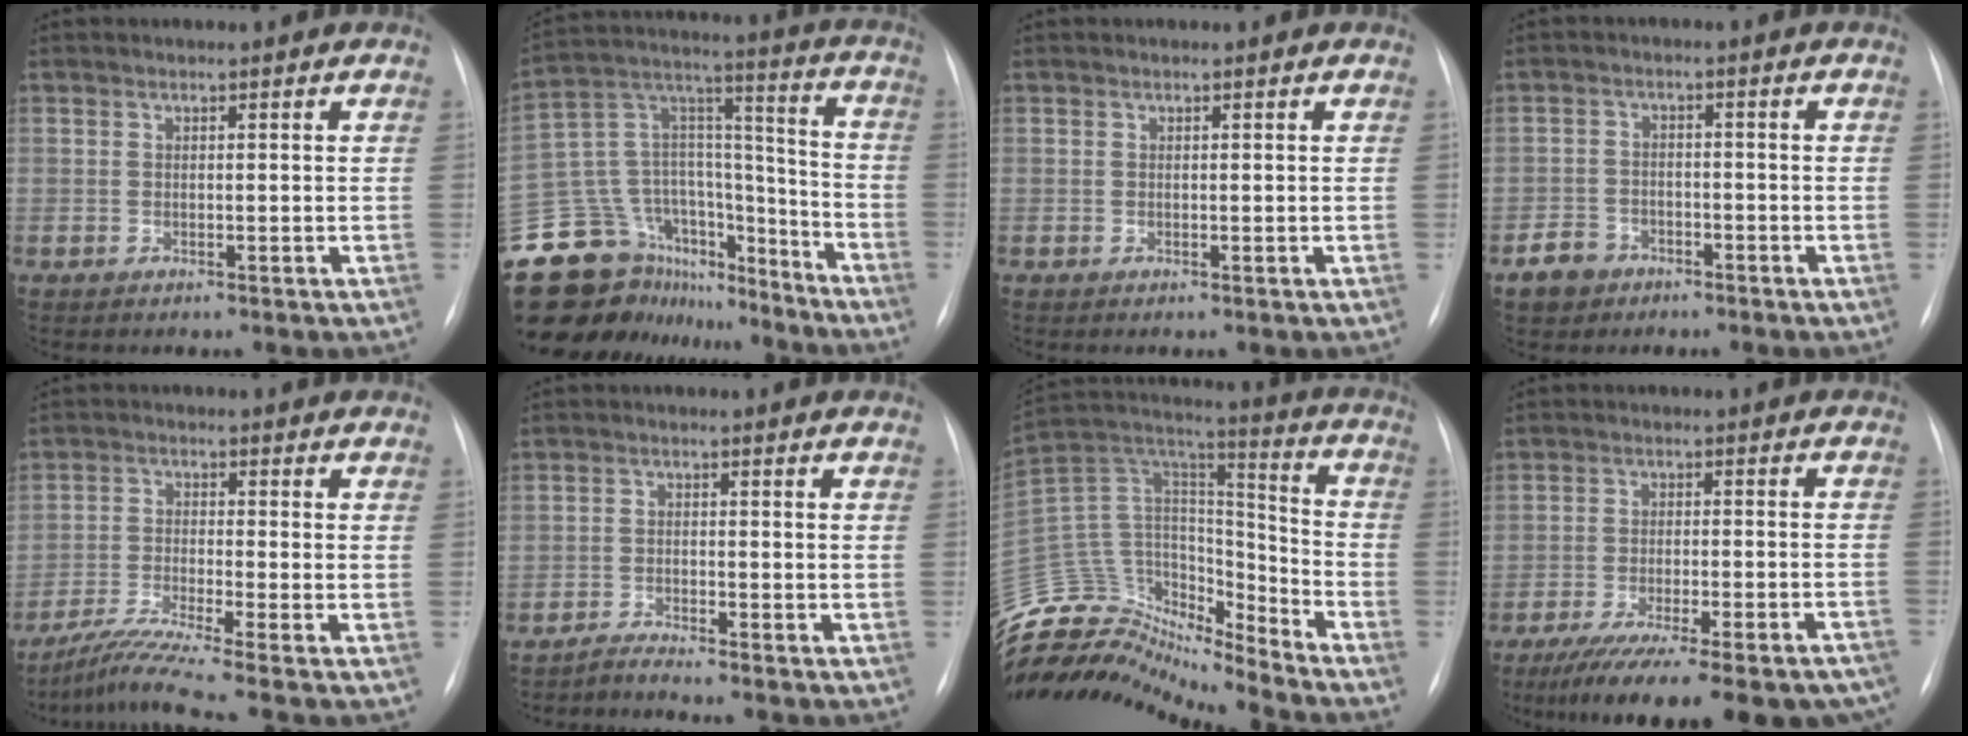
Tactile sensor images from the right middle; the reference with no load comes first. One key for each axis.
{"total": 26.6, "fx": -22.1, "fy": 11.9, "fz": 8.6, "tx": -0.202, "ty": 0.051, "tz": -0.349}
{"total": 0.0}
{"total": 4.3, "fx": -2.9, "fy": 3.1, "fz": 0.8, "tx": -0.018, "ty": 0.008, "tz": -0.047}
{"total": 6.9, "fx": -5.6, "fy": -2.0, "fz": 3.5, "tx": -0.075, "ty": -0.028, "tz": -0.106}
{"total": 2.2, "fx": -2.1, "fy": -0.8, "fz": -0.3, "tx": 0.003, "ty": -0.013, "tz": -0.041}
{"total": 19.4, "fx": -19.0, "fy": 3.2, "fz": 2.3, "tx": -0.040, "ty": 0.088, "tz": -0.328}
{"total": 23.1, "fx": -18.4, "fy": 4.5, "fz": 13.1, "tx": -0.147, "ty": -0.019, "tz": -0.247}